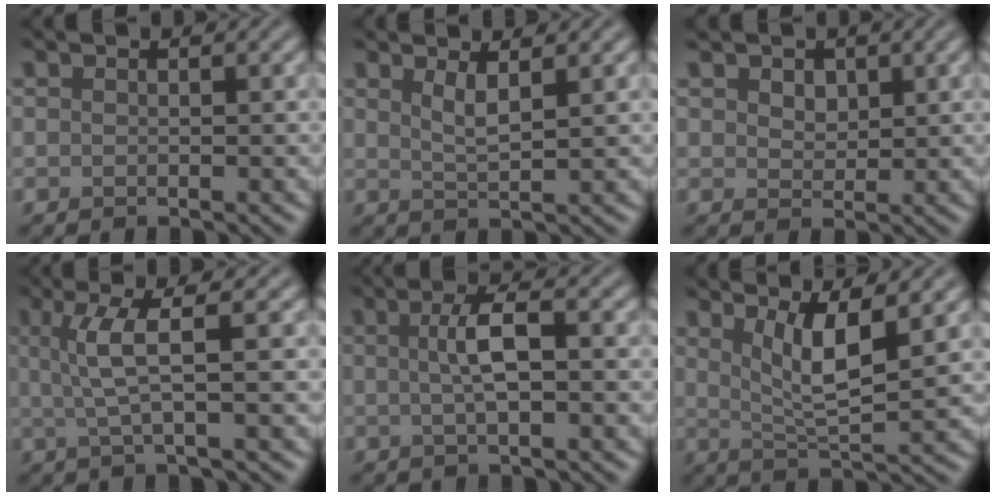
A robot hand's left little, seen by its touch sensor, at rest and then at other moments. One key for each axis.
{"total": 2.1, "fx": 1.2, "fy": 0.5, "fz": 1.7, "tx": -0.029, "ty": -0.004, "tz": 0.022}
{"total": 2.7, "fx": 1.6, "fy": 1.8, "fz": 1.3, "tx": -0.031, "ty": 0.006, "tz": 0.020}
{"total": 3.9, "fx": 0.7, "fy": 0.6, "fz": 3.8, "tx": -0.076, "ty": 0.003, "tz": 0.016}
{"total": 3.1, "fx": 0.2, "fy": 0.7, "fz": 3.0, "tx": -0.059, "ty": 0.008, "tz": 0.001}
{"total": 4.6, "fx": 1.8, "fy": 1.0, "fz": 4.1, "tx": -0.078, "ty": -0.010, "tz": 0.036}